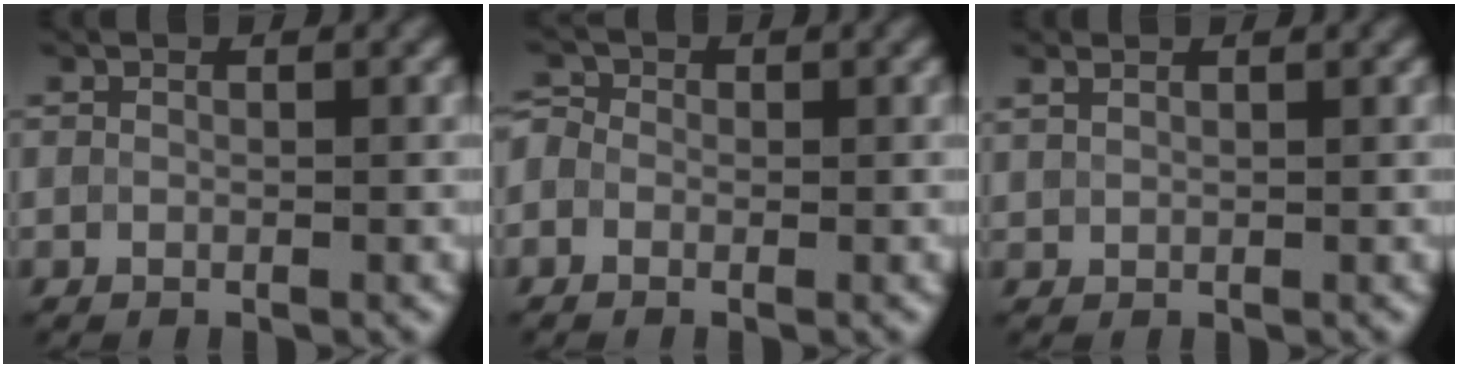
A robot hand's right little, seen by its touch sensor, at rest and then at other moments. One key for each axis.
{"total": 1.9, "fx": 0.0, "fy": 1.7, "fz": 0.9, "tx": -0.008, "ty": 0.009, "tz": -0.020}
{"total": 1.6, "fx": 1.3, "fy": 0.5, "fz": 0.8, "tx": -0.019, "ty": 0.004, "tz": 0.025}